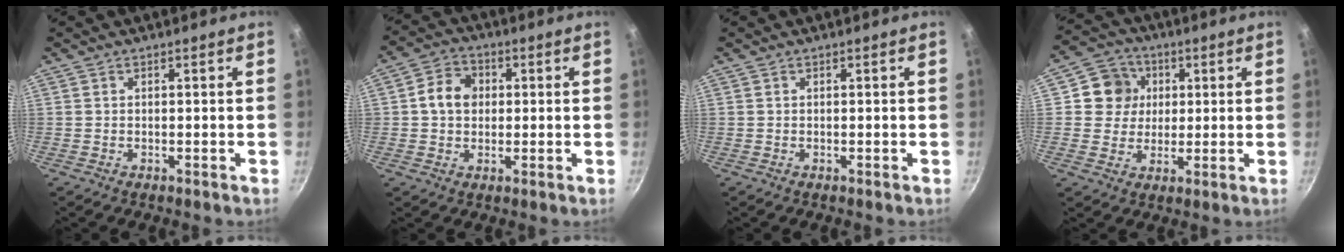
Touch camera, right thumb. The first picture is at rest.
{"total": 6.9, "force": [0.9, 5.8, 3.7], "torque": [-0.039, 0.011, 0.003]}
{"total": 0.0}
{"total": 8.5, "force": [1.9, 7.9, 2.5], "torque": [-0.004, 0.009, 0.023]}